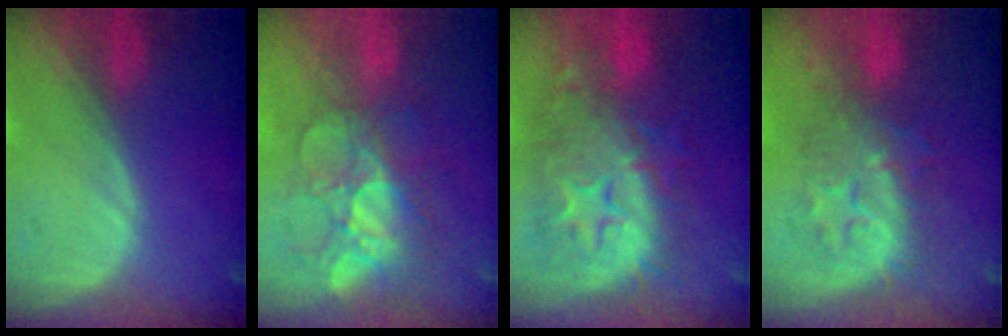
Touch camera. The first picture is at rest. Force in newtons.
{"total": 9.6, "press": 8.4, "slide": 4.5}
{"total": 12.0, "press": 11.9, "slide": 1.2}
{"total": 8.0, "press": 7.9, "slide": 1.6}